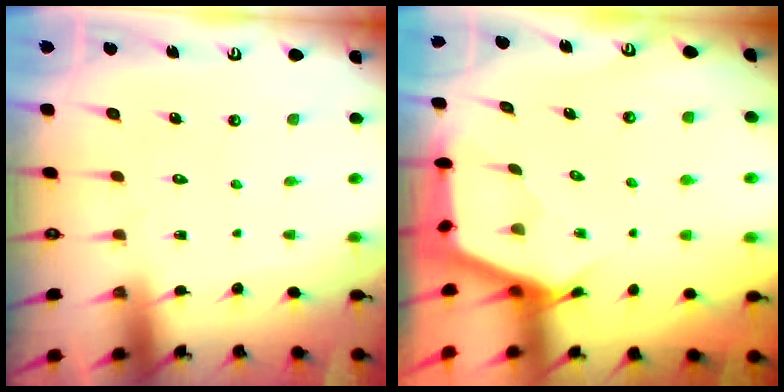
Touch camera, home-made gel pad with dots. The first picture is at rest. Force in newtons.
{"total": 2.5, "press": 2.5, "slide": 0.3}